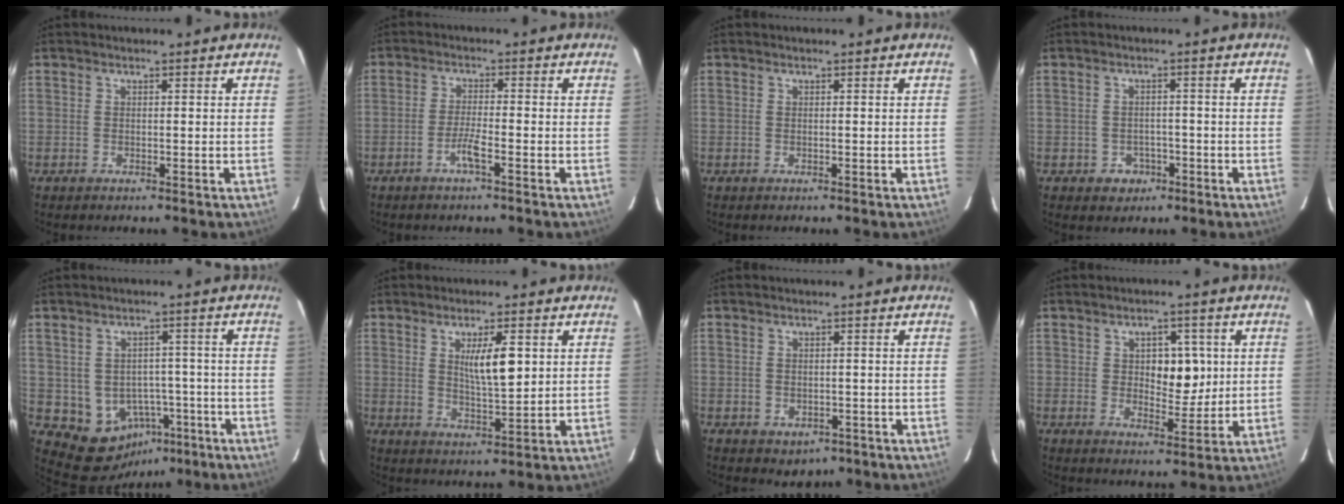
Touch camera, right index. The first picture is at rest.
{"total": 3.1, "force": [-1.7, -0.1, 2.6], "torque": [-0.051, -0.002, -0.036]}
{"total": 0.0}
{"total": 3.1, "force": [-1.5, 2.6, 0.8], "torque": [-0.007, 0.008, -0.016]}
{"total": 9.6, "force": [-3.4, 8.1, 3.9], "torque": [-0.055, 0.024, -0.029]}
{"total": 6.4, "force": [1.9, 1.2, 6.0], "torque": [-0.101, -0.006, 0.035]}
{"total": 3.0, "force": [-1.3, 2.4, 1.2], "torque": [-0.015, 0.003, -0.003]}
{"total": 6.4, "force": [1.3, 3.7, 5.1], "torque": [-0.063, 0.007, 0.024]}